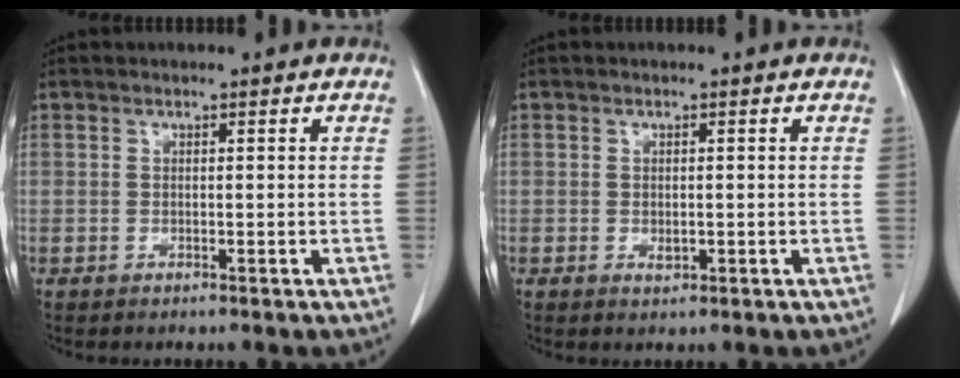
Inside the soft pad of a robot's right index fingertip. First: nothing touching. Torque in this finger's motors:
{"motor_torque": [0.07, -0.03, 0.01, 0.01]}